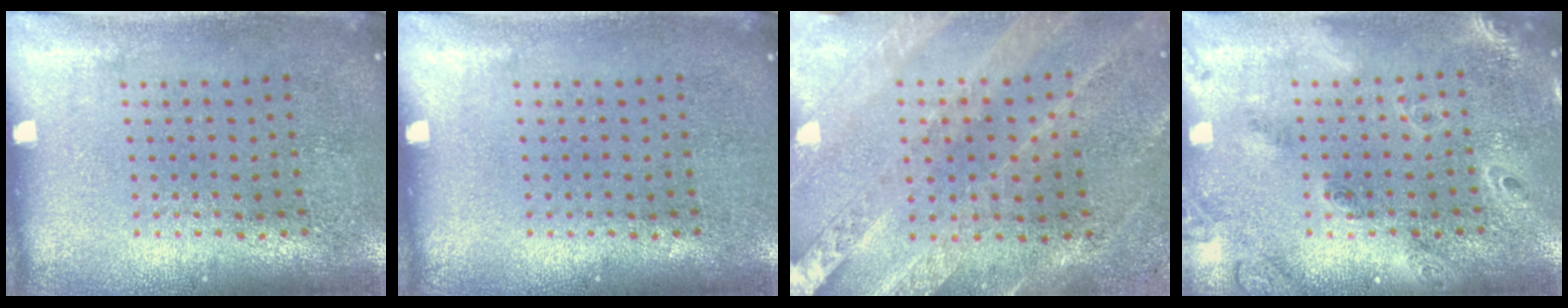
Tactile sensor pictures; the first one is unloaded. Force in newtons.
{"total": 0.0}
{"total": 1.0, "press": 1.0, "slide": 0.3}
{"total": 1.8, "press": 1.7, "slide": 0.8}